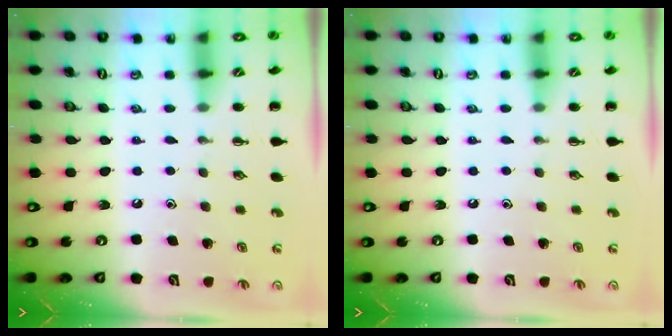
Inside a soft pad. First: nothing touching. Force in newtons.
{"total": 0.0}